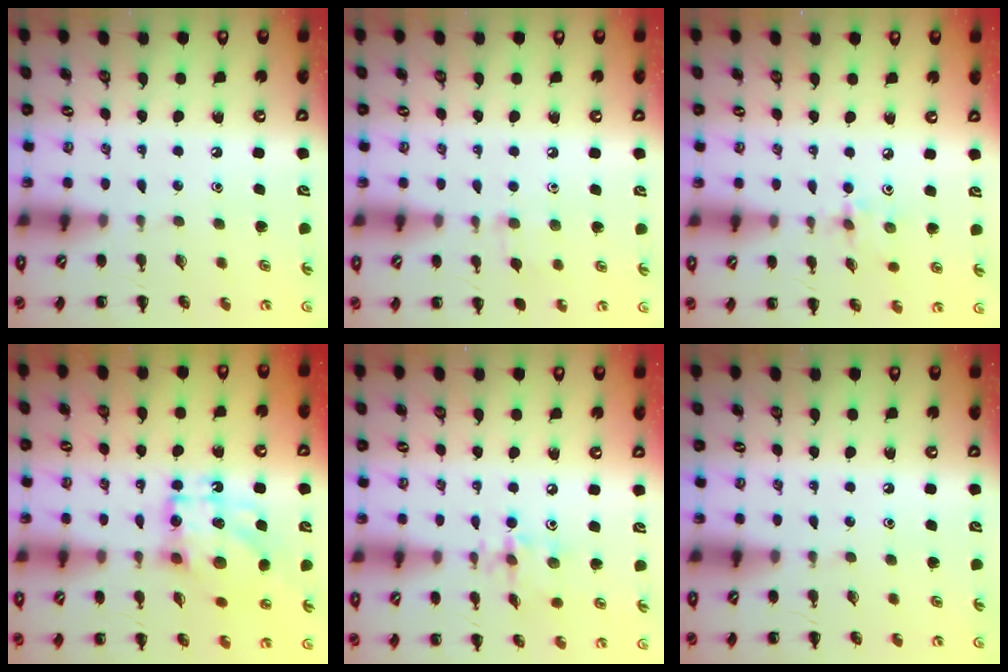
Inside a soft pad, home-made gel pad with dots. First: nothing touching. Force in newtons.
{"total": 6.0, "press": 5.6, "slide": 2.0}
{"total": 2.2, "press": 2.1, "slide": 0.6}
{"total": 13.3, "press": 13.2, "slide": 1.4}
{"total": 6.6, "press": 6.6, "slide": 0.5}
{"total": 0.0}